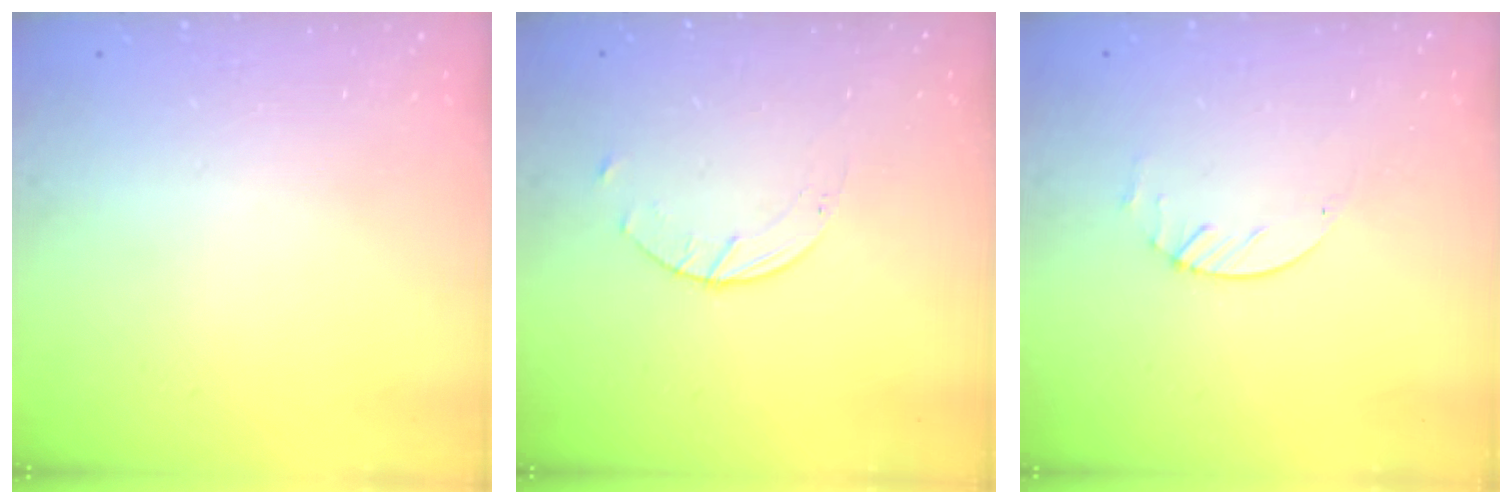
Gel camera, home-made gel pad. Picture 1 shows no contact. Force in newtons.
{"total": 2.0, "press": 2.0, "slide": 0.3}
{"total": 1.9, "press": 1.9, "slide": 0.3}